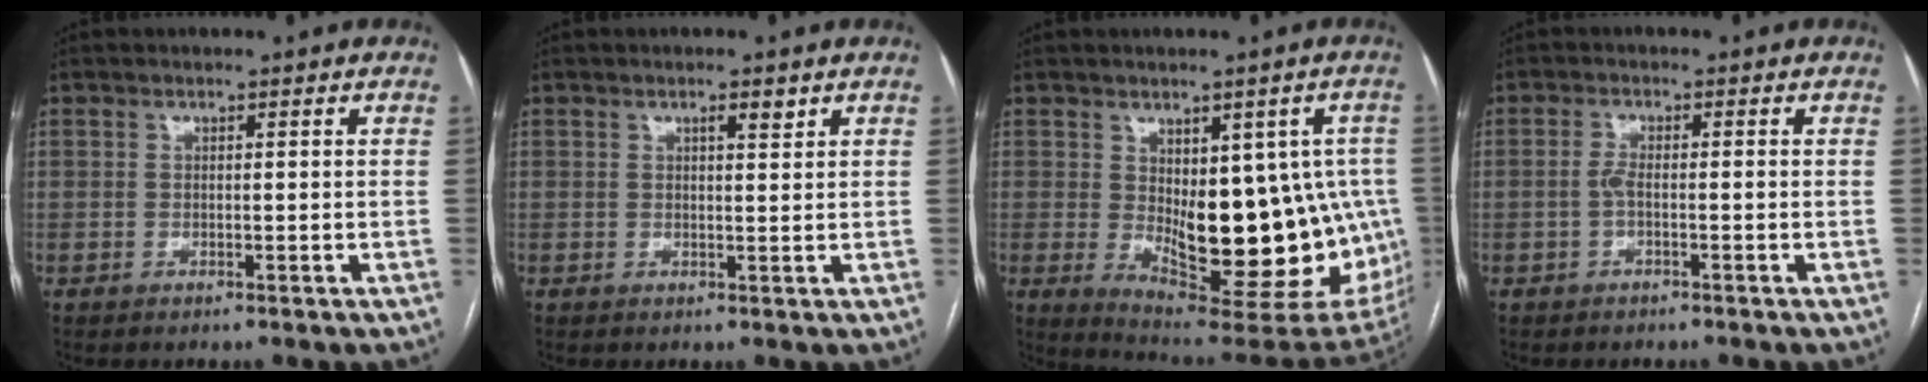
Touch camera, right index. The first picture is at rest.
{"total": 1.7, "force": [1.1, 0.2, 1.3], "torque": [-0.023, -0.003, 0.016]}
{"total": 20.6, "force": [-1.7, 8.4, 18.7], "torque": [-0.184, 0.001, 0.009]}
{"total": 1.6, "force": [-0.7, 0.0, 1.5], "torque": [-0.028, 0.003, -0.016]}